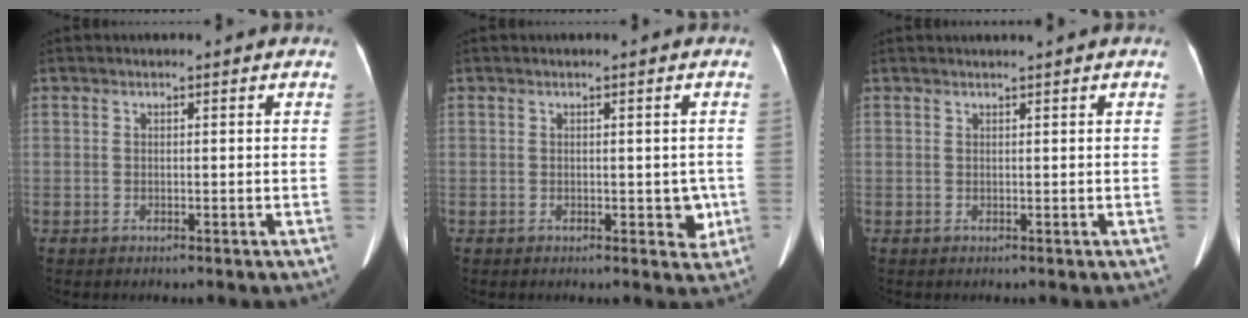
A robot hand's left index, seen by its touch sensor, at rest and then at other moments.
{"total": 2.7, "force": [-0.4, 1.8, 2.0], "torque": [-0.015, 0.007, -0.001]}
{"total": 0.9, "force": [0.7, -0.2, 0.6], "torque": [-0.010, 0.005, 0.016]}